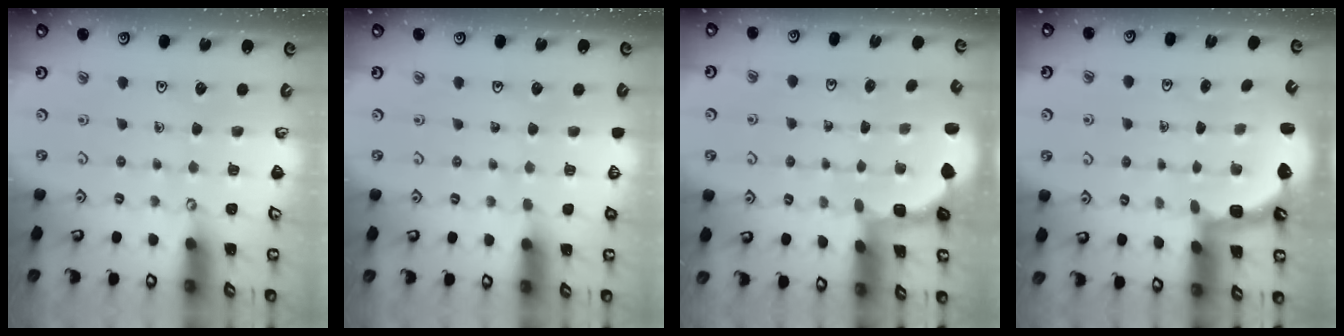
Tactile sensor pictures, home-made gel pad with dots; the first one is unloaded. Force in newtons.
{"total": 0.0}
{"total": 1.8, "press": 1.6, "slide": 0.7}
{"total": 2.5, "press": 2.2, "slide": 1.3}